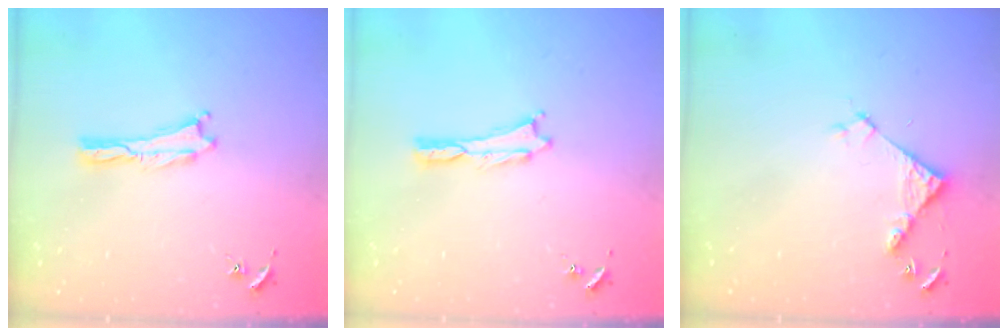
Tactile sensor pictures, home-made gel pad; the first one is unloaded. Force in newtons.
{"total": 0.0}
{"total": 4.0, "press": 4.0, "slide": 0.3}